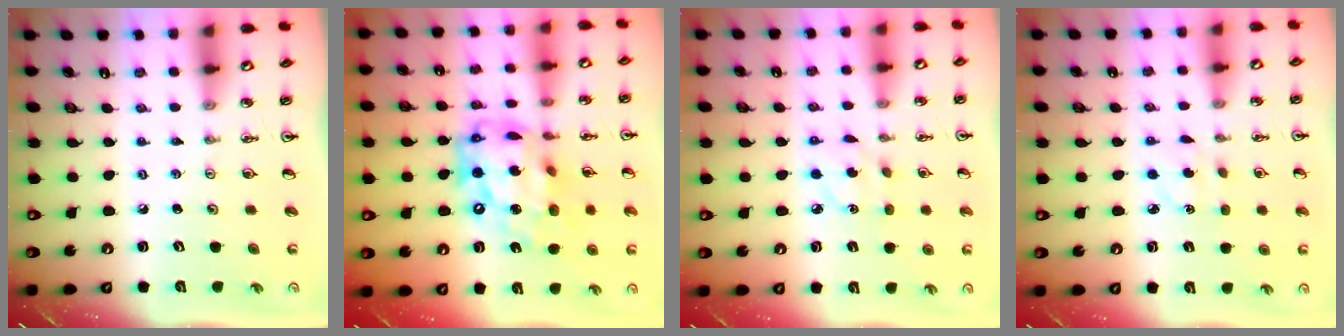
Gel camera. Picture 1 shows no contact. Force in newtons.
{"total": 20.7, "press": 20.6, "slide": 1.8}
{"total": 4.0, "press": 4.0, "slide": 0.3}
{"total": 3.1, "press": 3.0, "slide": 0.7}